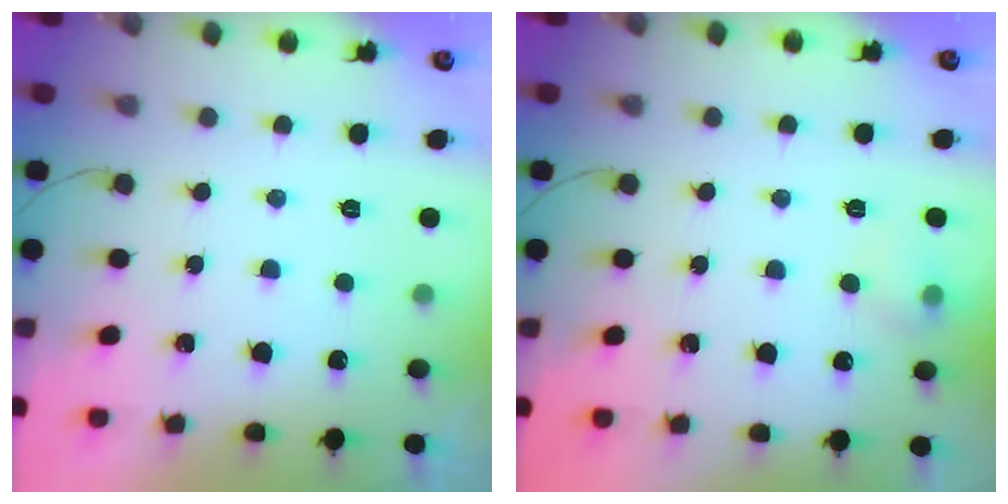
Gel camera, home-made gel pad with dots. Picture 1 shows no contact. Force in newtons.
{"total": 5.2, "press": 5.1, "slide": 1.1}